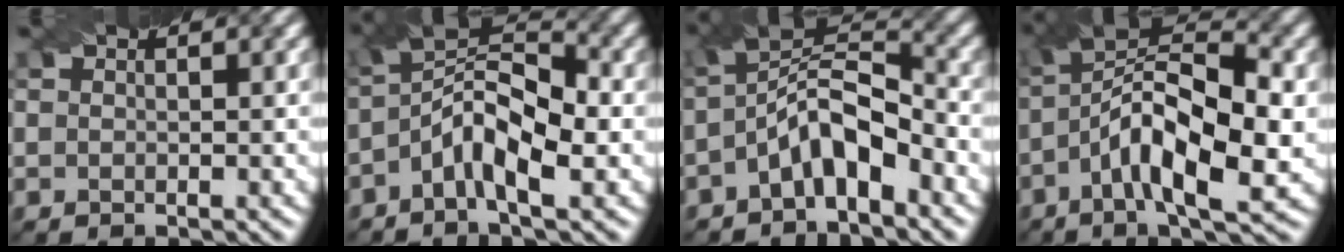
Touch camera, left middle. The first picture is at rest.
{"total": 6.6, "force": [-1.8, 2.4, 5.9], "torque": [-0.109, 0.018, -0.043]}
{"total": 5.8, "force": [-2.4, 2.4, 4.7], "torque": [-0.082, 0.014, -0.051]}
{"total": 10.9, "force": [-2.1, 4.0, 9.9], "torque": [-0.166, 0.020, -0.044]}